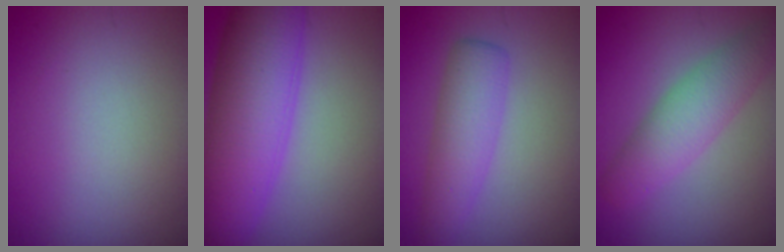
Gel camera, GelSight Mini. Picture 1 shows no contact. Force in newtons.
{"total": 10.4, "press": 10.4, "slide": 0.3}
{"total": 4.0, "press": 4.0, "slide": 0.1}
{"total": 4.5, "press": 4.5, "slide": 0.2}